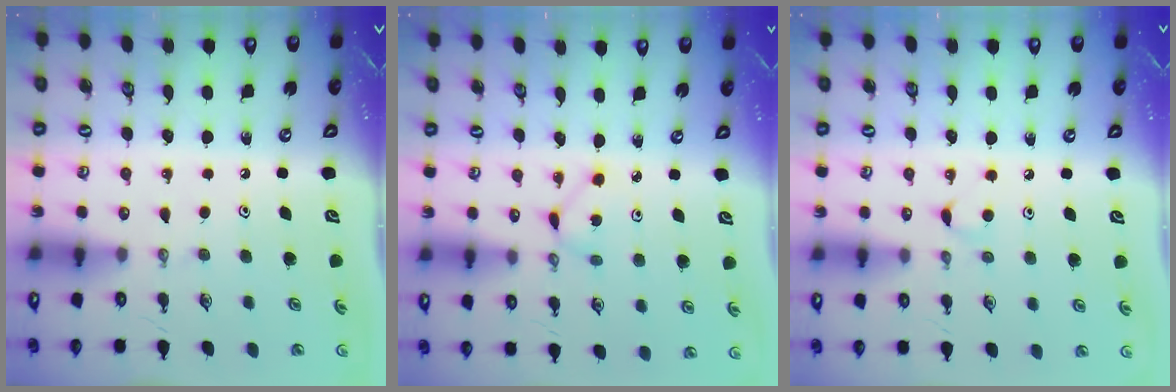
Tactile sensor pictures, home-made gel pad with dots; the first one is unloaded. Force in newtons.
{"total": 1.8, "press": 1.7, "slide": 0.2}
{"total": 4.1, "press": 4.1, "slide": 0.5}